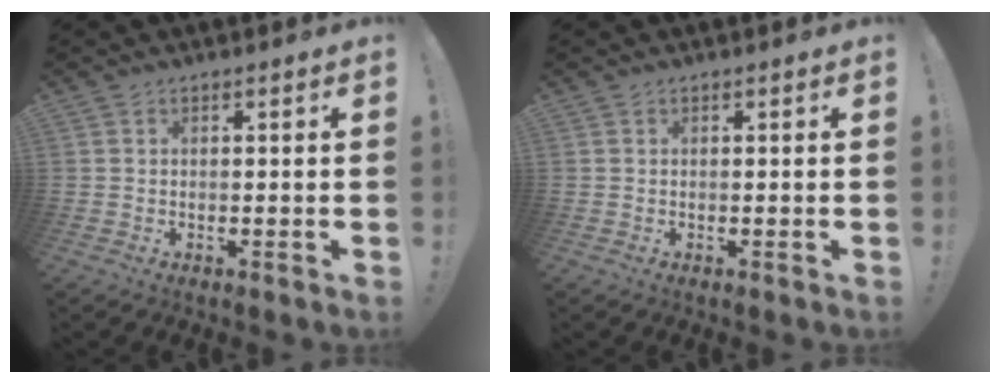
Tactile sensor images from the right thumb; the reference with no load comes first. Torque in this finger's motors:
{"motor_torque": [0.12, -0.33, -0.29, 0.20, -0.05]}